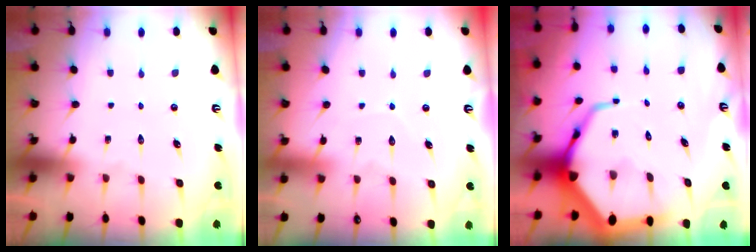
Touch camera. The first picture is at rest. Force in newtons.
{"total": 2.4, "press": 2.4, "slide": 0.3}
{"total": 13.1, "press": 13.0, "slide": 1.5}